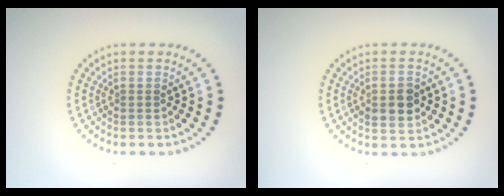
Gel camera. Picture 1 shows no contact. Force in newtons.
{"total": 3.0, "press": 3.0, "slide": 0.2}